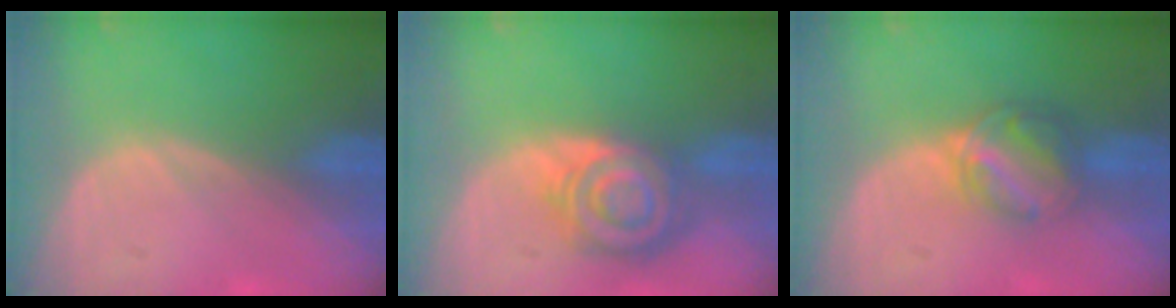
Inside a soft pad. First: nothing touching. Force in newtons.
{"total": 8.5, "press": 7.4, "slide": 4.2}
{"total": 6.4, "press": 5.4, "slide": 3.3}